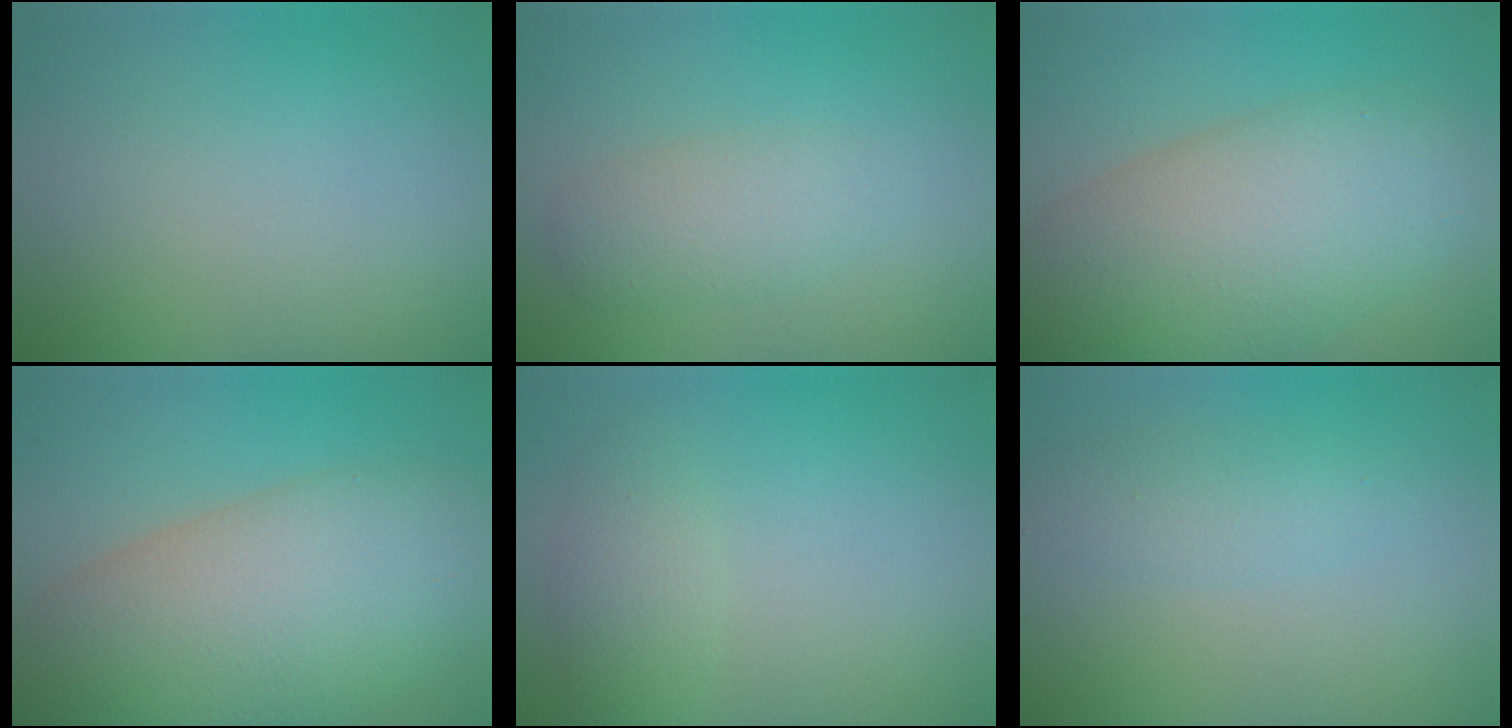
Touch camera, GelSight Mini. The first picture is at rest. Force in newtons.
{"total": 2.5, "press": 2.5, "slide": 0.0}
{"total": 9.5, "press": 9.5, "slide": 0.6}
{"total": 11.9, "press": 11.9, "slide": 0.7}
{"total": 2.0, "press": 2.0, "slide": 0.0}
{"total": 2.1, "press": 2.0, "slide": 0.2}